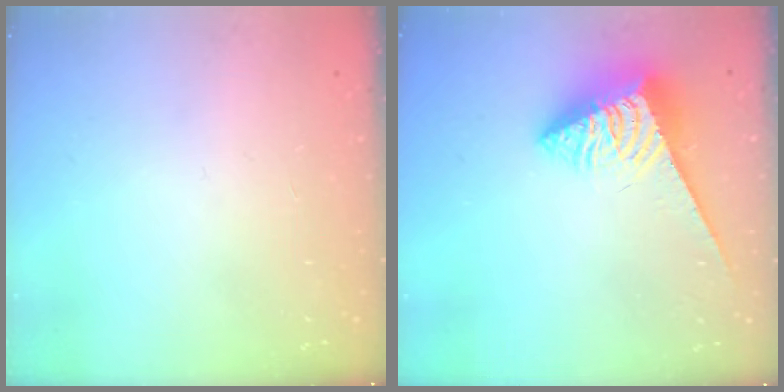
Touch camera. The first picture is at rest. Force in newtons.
{"total": 6.4, "press": 6.3, "slide": 0.9}